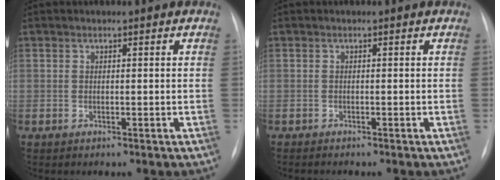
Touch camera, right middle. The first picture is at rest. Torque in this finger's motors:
{"motor_torque": [0.18, -0.26, 0.05, 0.01]}